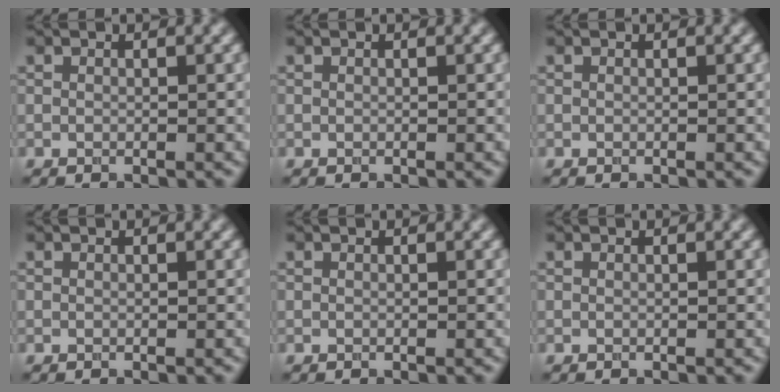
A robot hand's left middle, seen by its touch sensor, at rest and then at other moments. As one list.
[{"total": 0.0}, {"total": 0.0}, {"total": 0.0}, {"total": 0.0}, {"total": 0.0}]